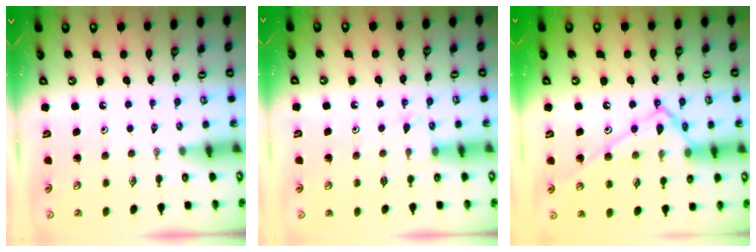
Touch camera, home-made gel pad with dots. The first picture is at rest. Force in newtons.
{"total": 5.4, "press": 5.4, "slide": 0.6}
{"total": 16.5, "press": 16.4, "slide": 1.0}